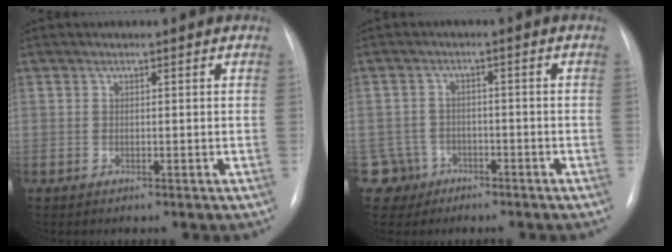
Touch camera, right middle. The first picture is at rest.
{"total": 5.1, "force": [-2.8, 4.3, -0.6], "torque": [0.011, 0.013, -0.044]}